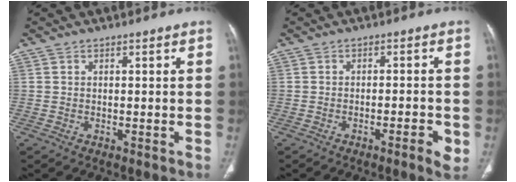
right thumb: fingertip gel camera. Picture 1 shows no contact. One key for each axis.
{"total": 3.9, "fx": -1.6, "fy": 0.8, "fz": 3.5, "tx": -0.053, "ty": 0.005, "tz": -0.023}